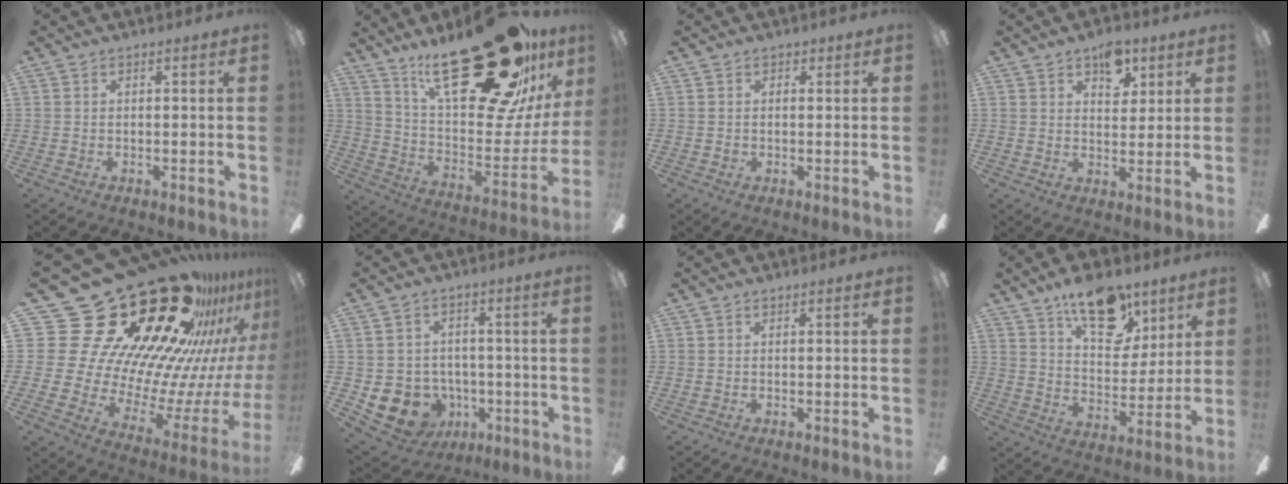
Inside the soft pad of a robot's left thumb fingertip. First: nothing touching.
{"total": 33.8, "force": [22.0, 12.2, 22.5], "torque": [-0.301, -0.140, 0.375]}
{"total": 1.0, "force": [0.2, 1.0, 0.3], "torque": [0.002, 0.003, 0.000]}
{"total": 7.8, "force": [4.7, 4.5, 4.4], "torque": [-0.039, -0.017, 0.076]}
{"total": 38.0, "force": [23.6, 19.8, 22.3], "torque": [-0.308, -0.255, 0.487]}
{"total": 10.4, "force": [-3.7, 9.0, 3.6], "torque": [-0.096, 0.029, -0.058]}
{"total": 0.0}
{"total": 19.0, "force": [11.7, 10.2, 10.9], "torque": [-0.140, -0.063, 0.199]}